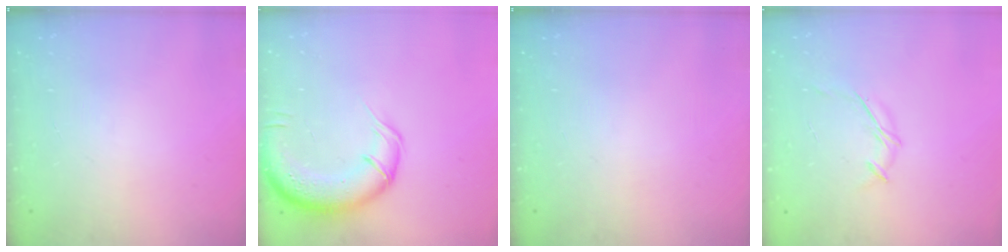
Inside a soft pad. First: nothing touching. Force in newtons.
{"total": 14.0, "press": 13.7, "slide": 2.9}
{"total": 0.0}
{"total": 4.7, "press": 4.5, "slide": 1.1}